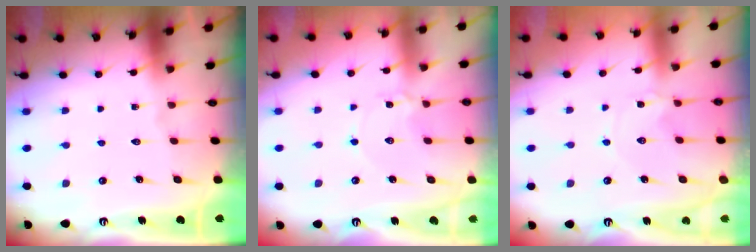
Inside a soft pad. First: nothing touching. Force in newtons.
{"total": 2.4, "press": 2.4, "slide": 0.3}
{"total": 0.7, "press": 0.7, "slide": 0.2}